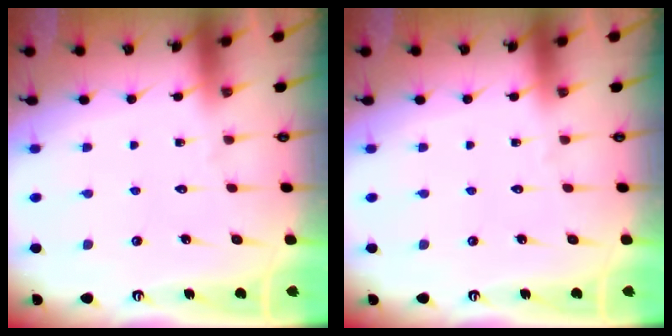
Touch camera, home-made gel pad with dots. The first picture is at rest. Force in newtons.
{"total": 0.0}